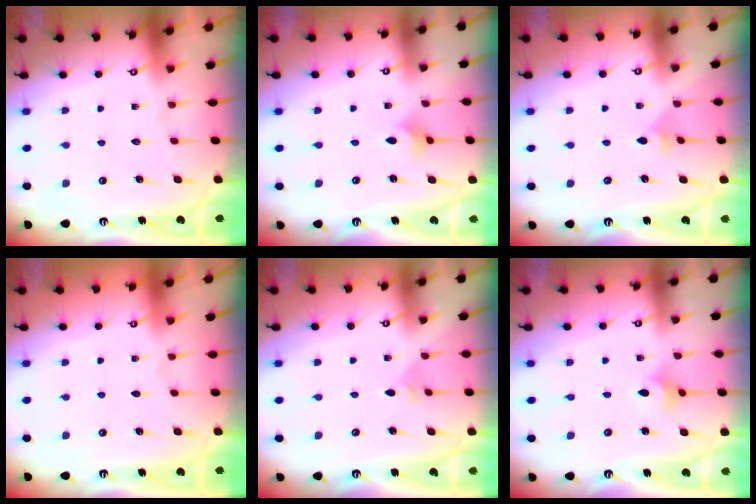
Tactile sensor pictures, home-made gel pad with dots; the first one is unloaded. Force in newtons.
{"total": 2.0, "press": 1.9, "slide": 0.6}
{"total": 2.8, "press": 2.7, "slide": 0.7}
{"total": 0.0}
{"total": 1.5, "press": 1.5, "slide": 0.4}
{"total": 3.2, "press": 3.2, "slide": 0.8}